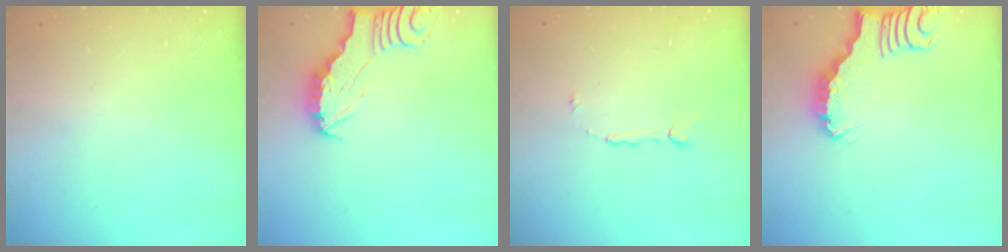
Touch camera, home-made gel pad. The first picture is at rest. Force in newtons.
{"total": 2.9, "press": 2.9, "slide": 0.2}
{"total": 4.6, "press": 4.6, "slide": 0.3}
{"total": 2.8, "press": 2.7, "slide": 0.4}